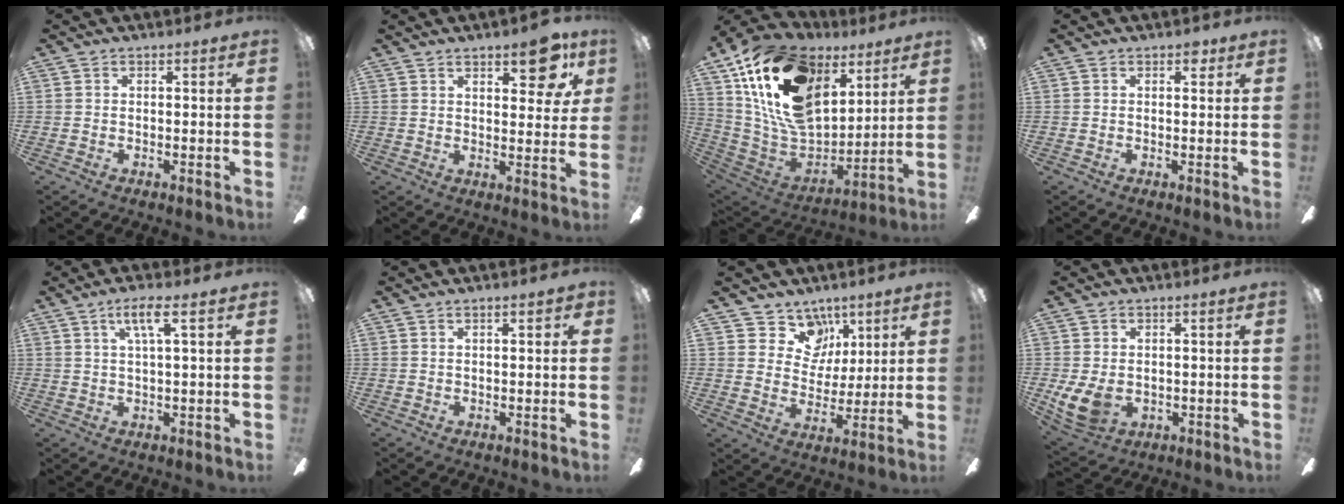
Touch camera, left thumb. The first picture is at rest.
{"total": 9.4, "force": [5.7, 3.6, 6.5], "torque": [-0.070, -0.025, 0.092]}
{"total": 24.8, "force": [11.1, 15.4, 16.1], "torque": [-0.313, -0.047, 0.202]}
{"total": 1.9, "force": [1.0, 1.3, 1.1], "torque": [-0.006, 0.000, 0.013]}
{"total": 5.5, "force": [2.5, 0.7, 4.8], "torque": [-0.092, 0.000, 0.038]}
{"total": 1.7, "force": [0.8, 0.6, 1.3], "torque": [-0.020, 0.000, 0.012]}
{"total": 10.6, "force": [6.4, 8.2, 1.9], "torque": [-0.035, -0.042, 0.125]}
{"total": 7.6, "force": [-0.9, 5.6, 5.1], "torque": [-0.115, -0.006, -0.013]}